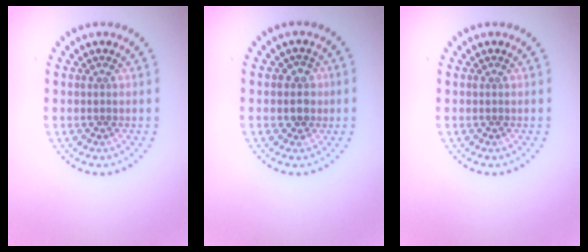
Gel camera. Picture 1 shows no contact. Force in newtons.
{"total": 2.0, "press": 1.8, "slide": 1.0}
{"total": 0.0}